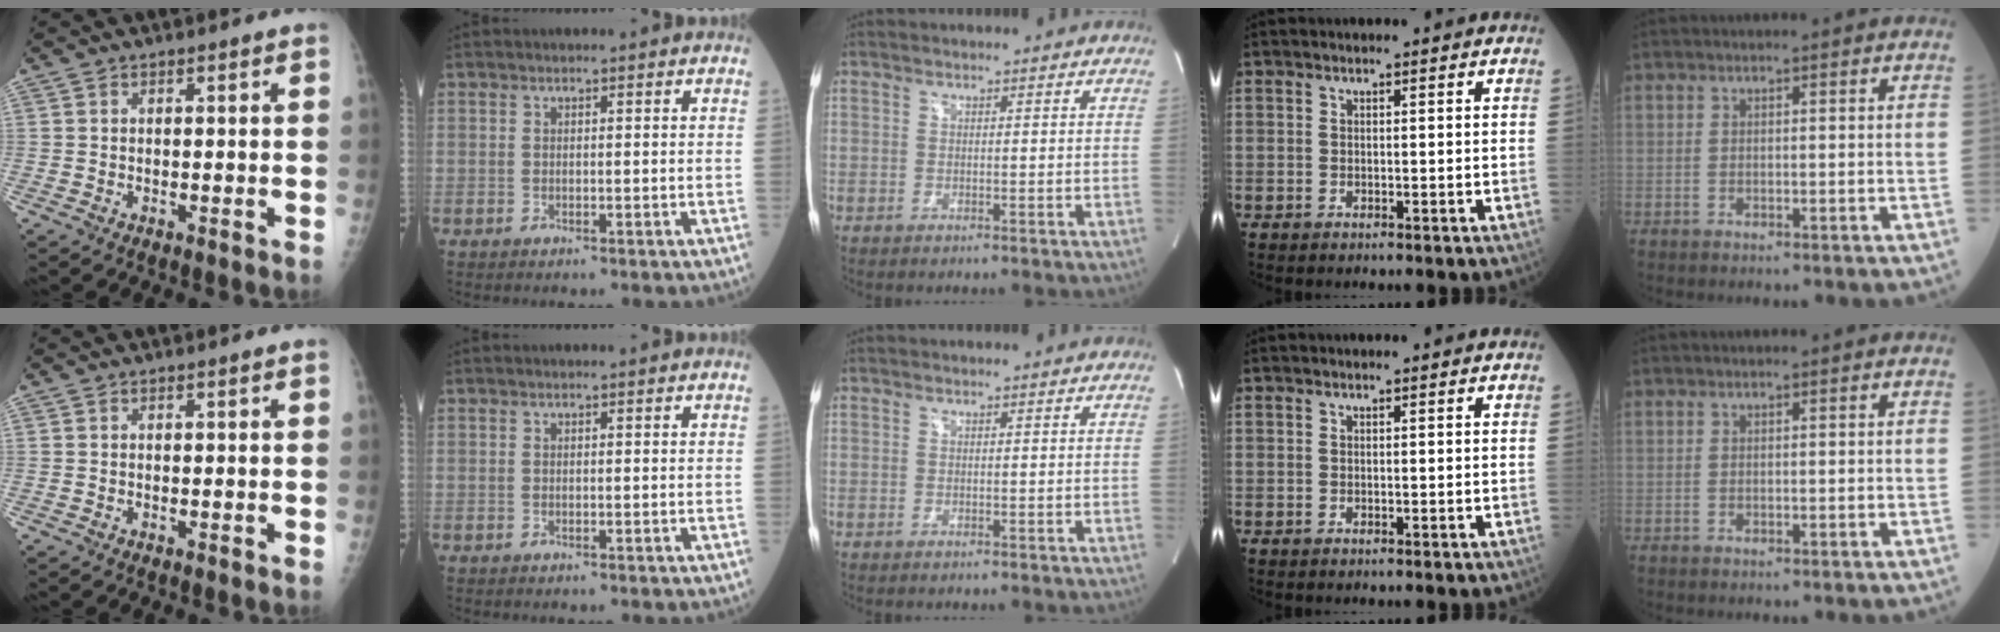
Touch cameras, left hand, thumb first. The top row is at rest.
{}